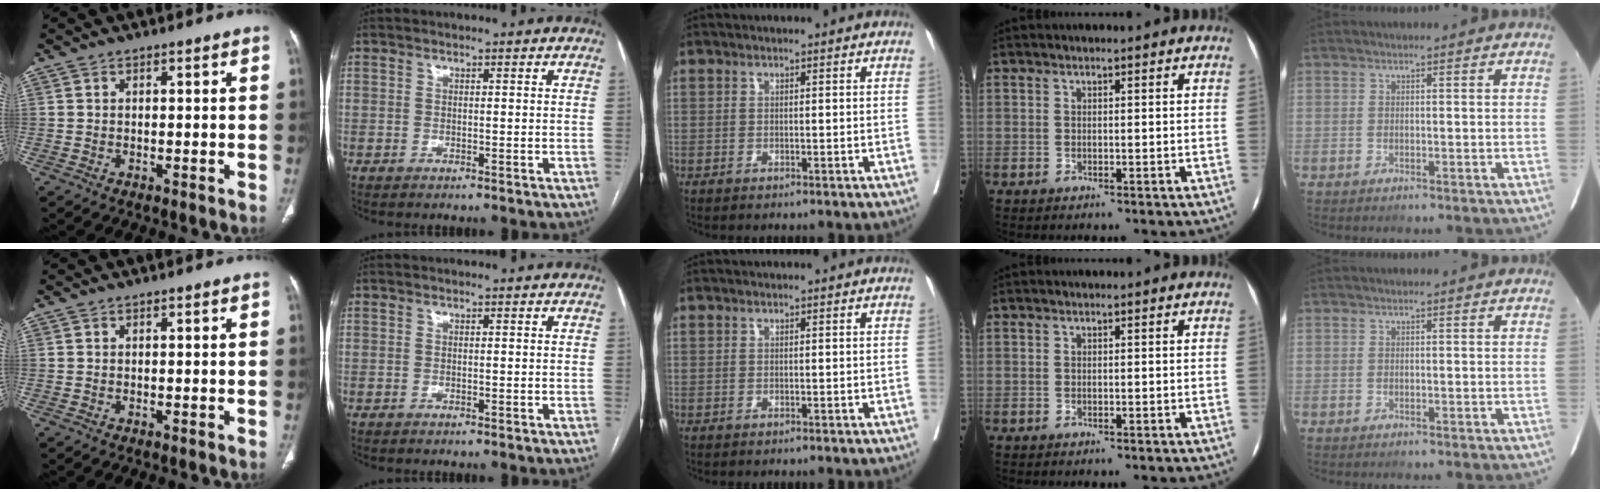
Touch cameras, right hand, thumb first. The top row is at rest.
{}